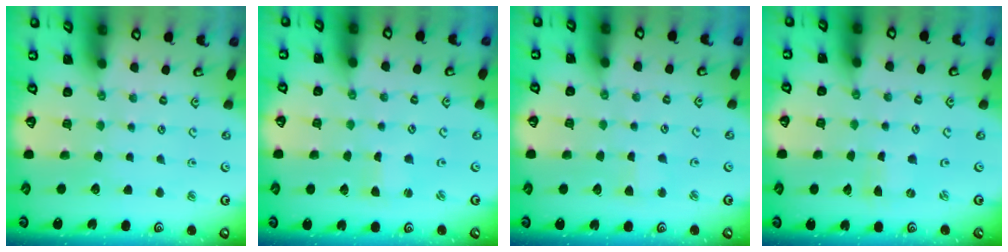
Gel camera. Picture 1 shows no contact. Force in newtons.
{"total": 1.2, "press": 1.2, "slide": 0.1}
{"total": 2.6, "press": 2.6, "slide": 0.2}
{"total": 0.0}